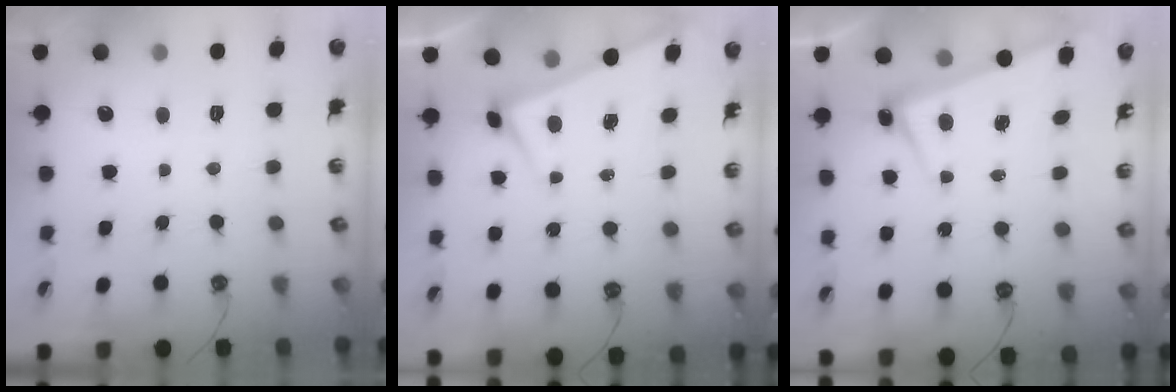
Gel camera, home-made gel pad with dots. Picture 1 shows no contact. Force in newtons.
{"total": 3.2, "press": 3.2, "slide": 0.1}
{"total": 3.3, "press": 3.2, "slide": 0.9}